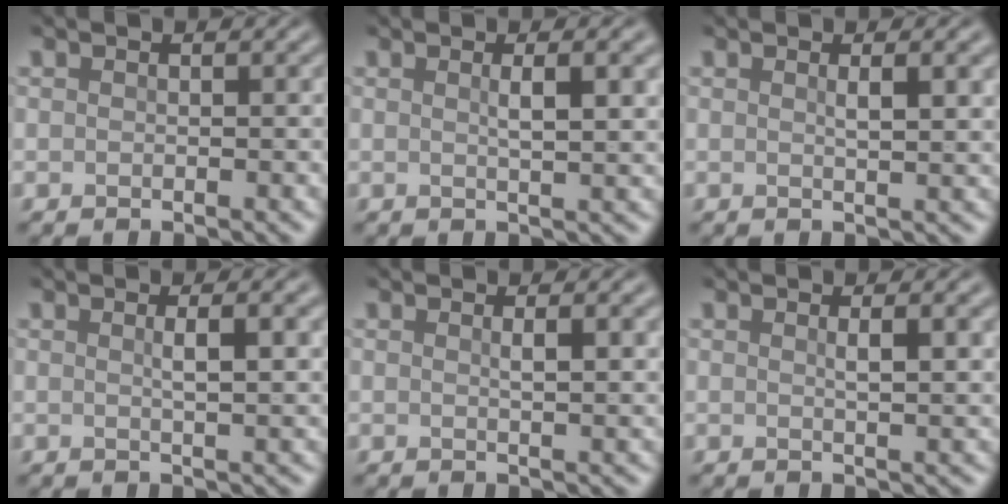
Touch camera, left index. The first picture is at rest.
{"total": 3.7, "force": [1.0, 1.0, 3.4], "torque": [-0.042, 0.004, 0.012]}
{"total": 2.8, "force": [0.9, 0.8, 2.5], "torque": [-0.026, 0.004, 0.011]}
{"total": 3.6, "force": [0.9, 1.0, 3.4], "torque": [-0.041, 0.005, 0.010]}
{"total": 2.5, "force": [0.8, 0.7, 2.2], "torque": [-0.022, 0.005, 0.009]}
{"total": 2.9, "force": [0.9, 0.8, 2.7], "torque": [-0.028, 0.005, 0.012]}